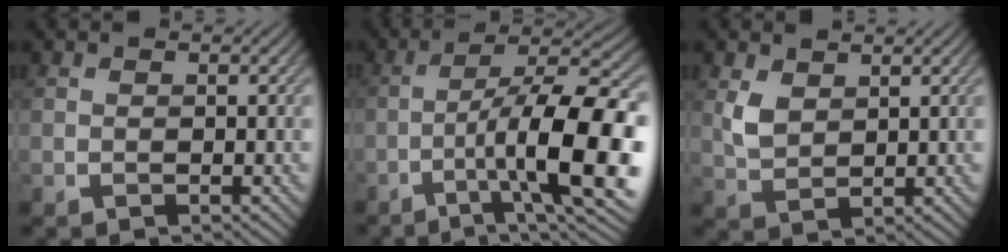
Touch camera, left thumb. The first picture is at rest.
{"total": 14.3, "force": [-3.8, 3.7, 13.3], "torque": [-0.195, 0.008, -0.058]}
{"total": 3.1, "force": [1.6, 1.9, 1.9], "torque": [-0.047, -0.005, 0.036]}